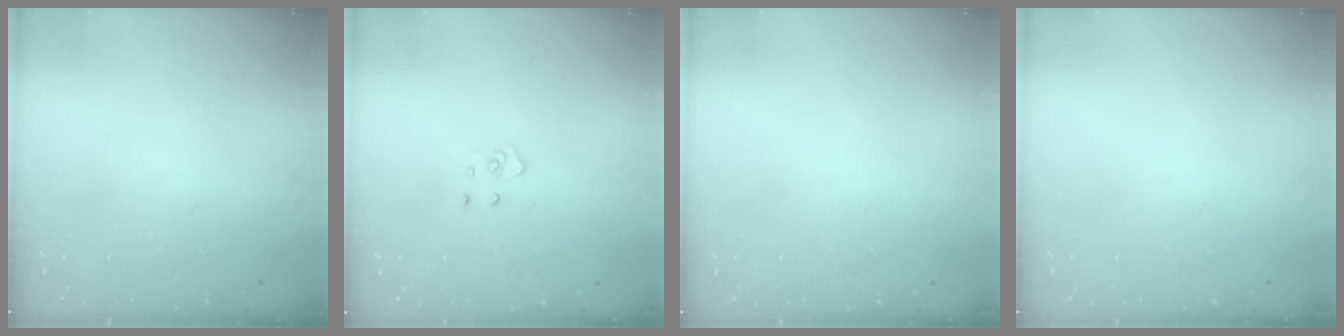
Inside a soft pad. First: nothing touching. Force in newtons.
{"total": 3.9, "press": 3.8, "slide": 0.4}
{"total": 0.0}
{"total": 0.0}